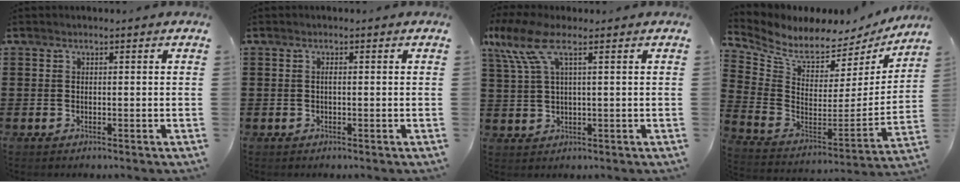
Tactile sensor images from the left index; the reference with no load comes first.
{"total": 0.6, "force": [0.0, 0.1, 0.6], "torque": [-0.011, -0.001, 0.001]}
{"total": 7.2, "force": [2.9, 2.1, 6.2], "torque": [-0.149, 0.002, 0.048]}
{"total": 5.5, "force": [4.9, 1.7, 1.5], "torque": [-0.067, -0.054, 0.084]}